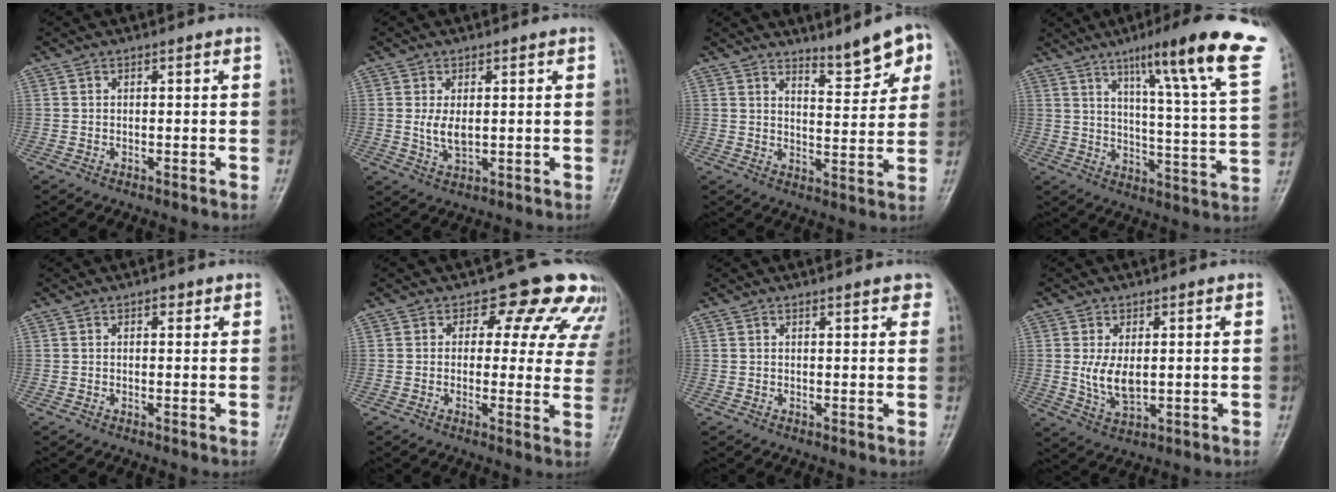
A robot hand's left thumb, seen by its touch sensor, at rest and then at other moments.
{"total": 3.8, "force": [0.5, 2.1, 3.1], "torque": [-0.059, -0.012, 0.014]}
{"total": 7.8, "force": [5.3, 2.2, 5.3], "torque": [-0.054, -0.036, 0.080]}
{"total": 23.0, "force": [13.6, 2.4, 18.4], "torque": [-0.241, -0.047, 0.184]}
{"total": 1.3, "force": [0.8, 0.8, 0.7], "torque": [0.000, -0.002, 0.007]}
{"total": 11.7, "force": [8.2, 6.8, 4.7], "torque": [0.008, -0.030, 0.066]}
{"total": 2.6, "force": [2.0, 0.9, 1.5], "torque": [-0.003, -0.003, 0.021]}
{"total": 5.8, "force": [0.6, 3.2, 4.8], "torque": [-0.088, -0.016, 0.018]}